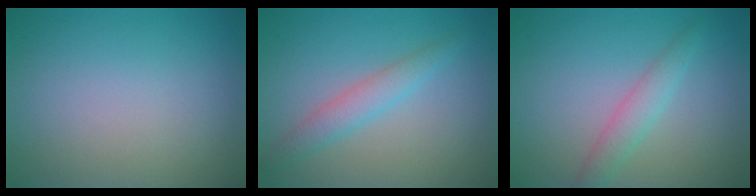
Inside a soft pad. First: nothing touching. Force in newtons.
{"total": 2.5, "press": 2.5, "slide": 0.2}
{"total": 2.2, "press": 2.2, "slide": 0.0}